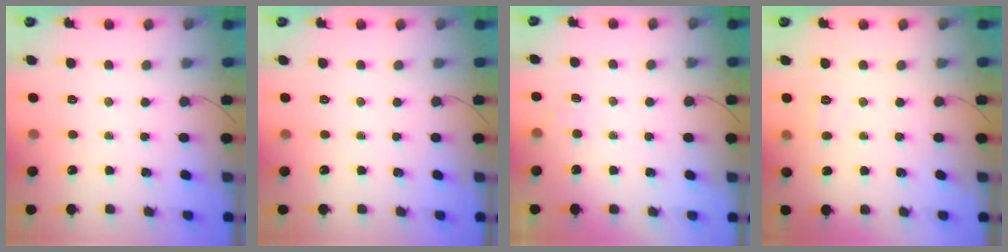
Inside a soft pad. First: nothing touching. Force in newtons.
{"total": 0.0}
{"total": 3.8, "press": 3.5, "slide": 1.4}
{"total": 3.9, "press": 3.6, "slide": 1.5}